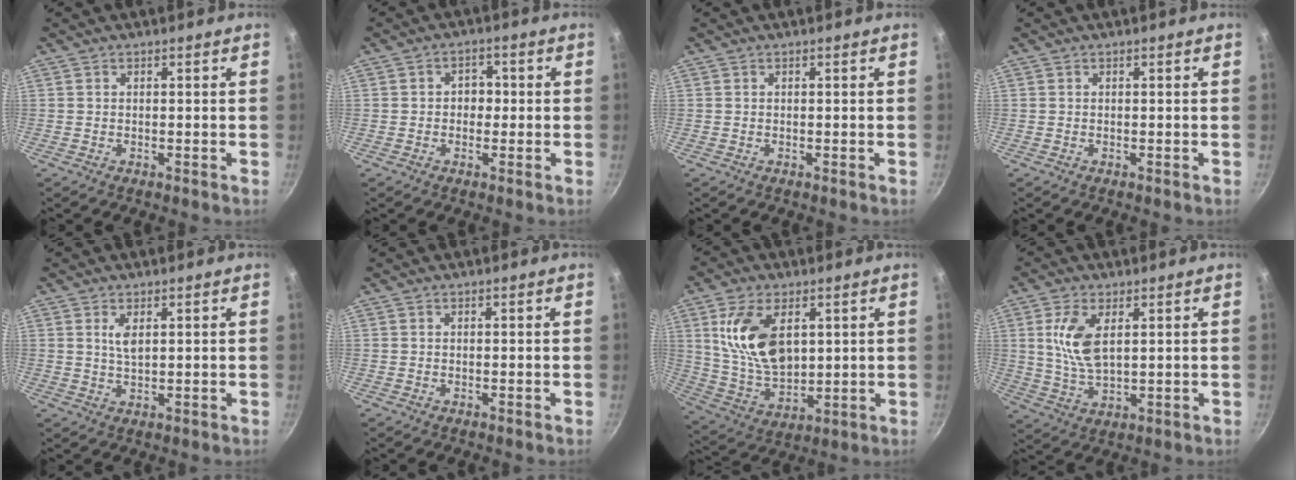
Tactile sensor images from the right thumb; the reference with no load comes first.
{"total": 3.5, "force": [-0.2, 3.0, 1.9], "torque": [-0.003, 0.009, -0.004]}
{"total": 0.0}
{"total": 0.0}
{"total": 2.9, "force": [1.1, 1.3, 2.4], "torque": [-0.046, -0.009, 0.025]}
{"total": 0.0}
{"total": 14.8, "force": [4.4, 8.7, 11.1], "torque": [-0.190, -0.027, 0.097]}
{"total": 8.8, "force": [2.5, 4.4, 7.1], "torque": [-0.142, -0.014, 0.056]}